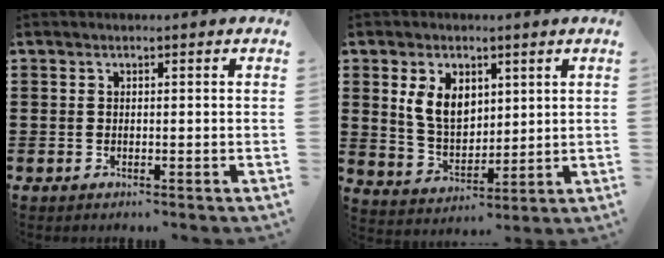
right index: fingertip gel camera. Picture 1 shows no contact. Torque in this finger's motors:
{"motor_torque": [1.38, 0.68, 0.43, 0.21]}